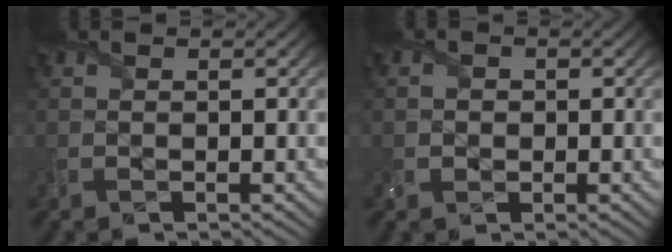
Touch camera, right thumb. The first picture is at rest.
{"total": 1.5, "force": [-0.1, 1.5, 0.4], "torque": [-0.009, -0.001, -0.002]}